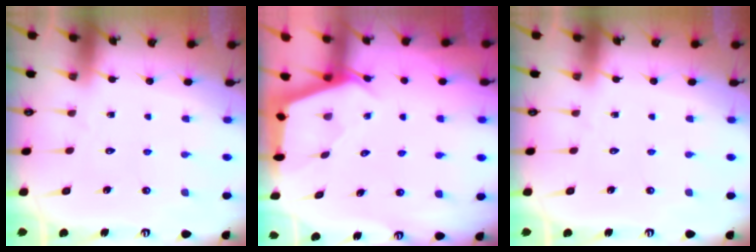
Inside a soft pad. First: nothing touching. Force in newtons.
{"total": 2.6, "press": 2.6, "slide": 0.4}
{"total": 0.0}